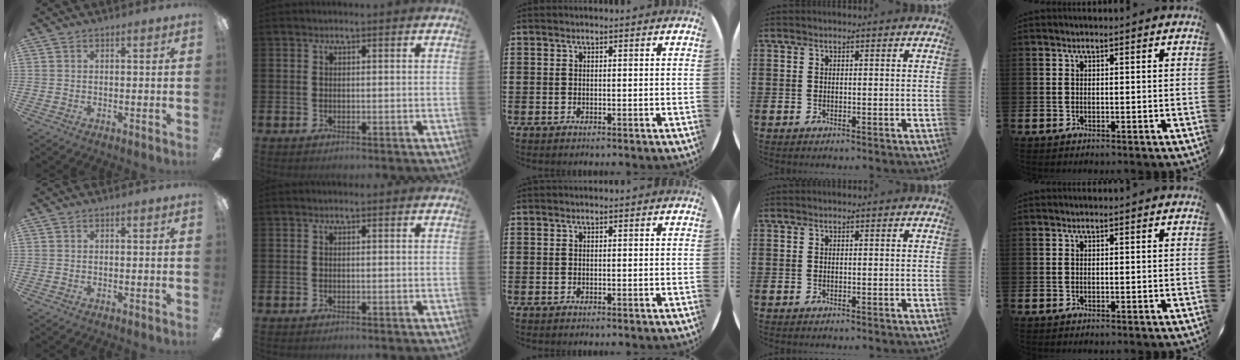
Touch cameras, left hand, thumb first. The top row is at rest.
{}